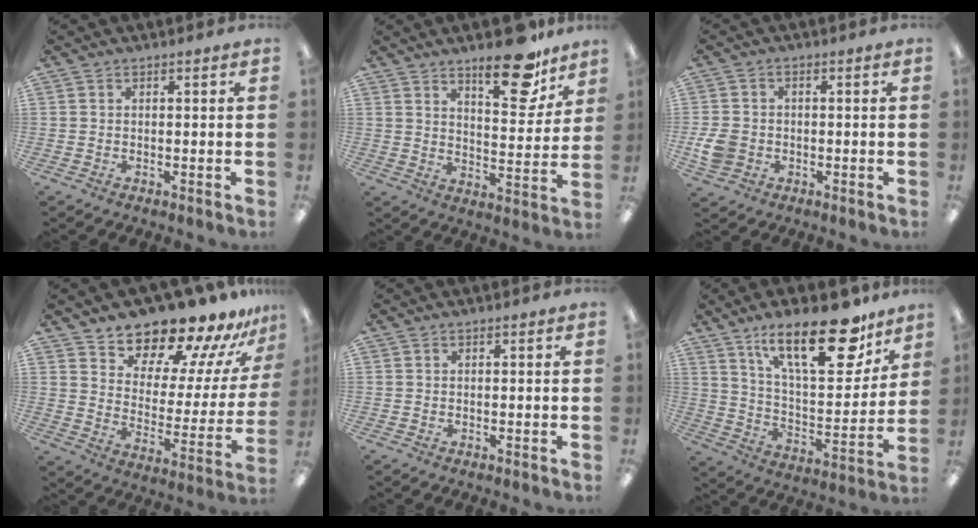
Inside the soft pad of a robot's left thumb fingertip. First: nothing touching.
{"total": 15.4, "force": [11.2, 5.6, 8.9], "torque": [-0.107, -0.074, 0.184]}
{"total": 5.8, "force": [-1.3, 4.9, 2.9], "torque": [-0.059, 0.005, -0.023]}
{"total": 16.0, "force": [14.9, 4.4, 4.0], "torque": [-0.062, -0.130, 0.251]}
{"total": 0.0}
{"total": 24.9, "force": [15.6, 9.5, 16.8], "torque": [-0.248, -0.089, 0.256]}